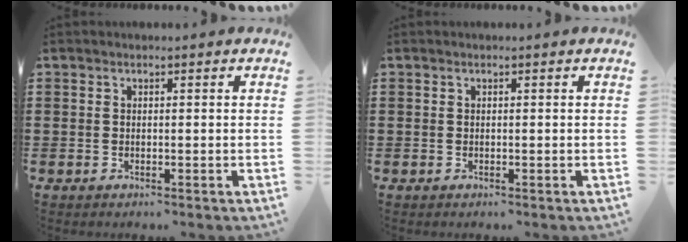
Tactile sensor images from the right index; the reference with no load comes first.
{"total": 0.0}